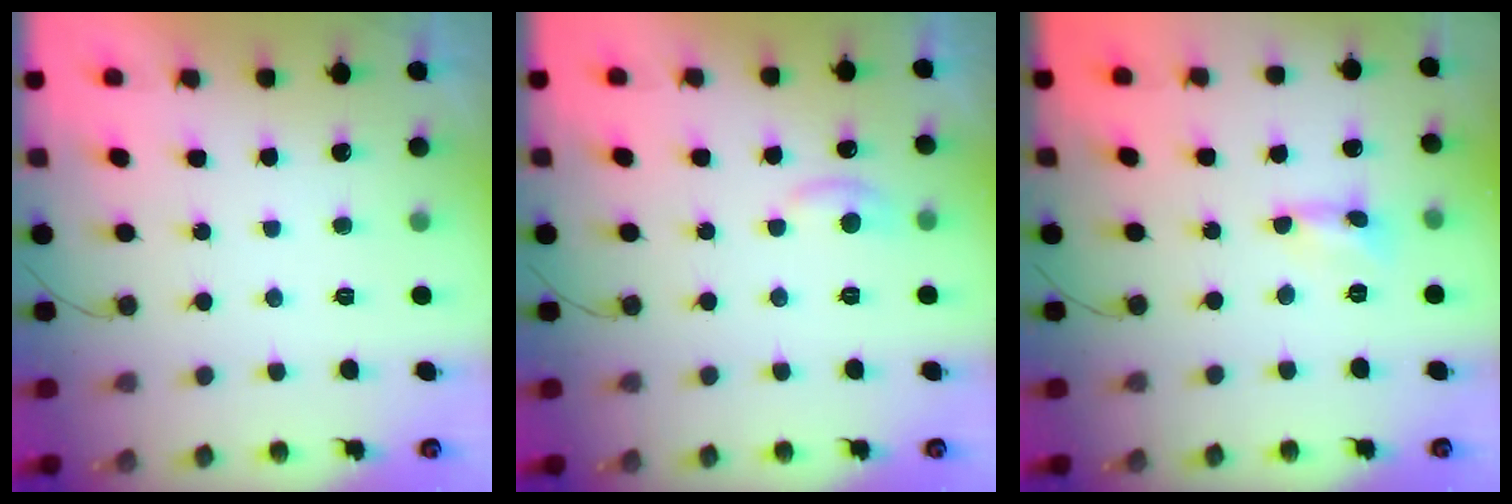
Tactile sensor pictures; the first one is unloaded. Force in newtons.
{"total": 6.3, "press": 6.3, "slide": 0.7}
{"total": 0.6, "press": 0.6, "slide": 0.0}